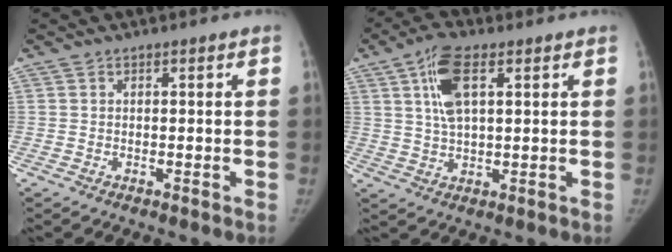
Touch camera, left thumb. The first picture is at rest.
{"total": 8.3, "force": [3.0, 3.5, 6.9], "torque": [-0.133, 0.000, 0.058]}